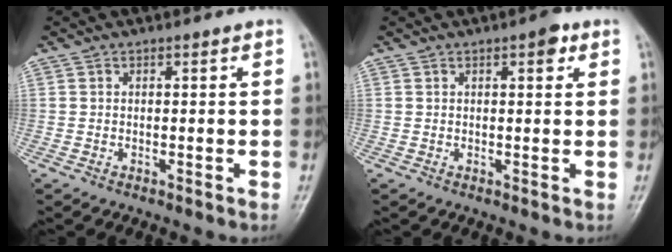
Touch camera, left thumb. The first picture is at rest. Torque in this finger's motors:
{"motor_torque": [0.49, 0.30, 0.39, -0.01, 0.00]}